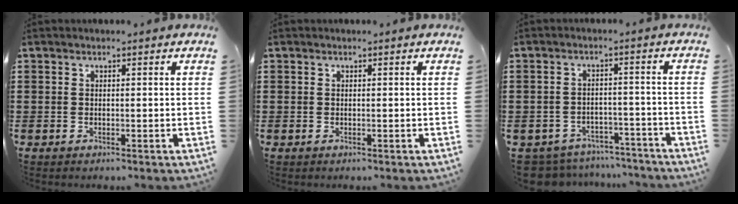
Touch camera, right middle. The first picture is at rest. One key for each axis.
{"total": 0.0}
{"total": 4.7, "fx": -4.6, "fy": 0.8, "fz": -0.1, "tx": -0.012, "ty": 0.006, "tz": -0.099}